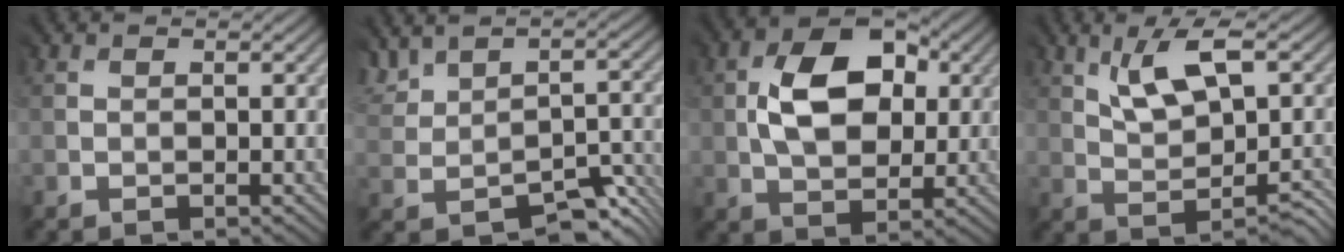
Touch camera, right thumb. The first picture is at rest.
{"total": 3.0, "force": [0.5, 2.6, 1.4], "torque": [-0.024, -0.005, 0.012]}
{"total": 8.8, "force": [2.2, 6.0, 6.2], "torque": [-0.117, 0.009, 0.032]}
{"total": 5.1, "force": [2.4, 1.7, 4.1], "torque": [-0.062, 0.012, 0.045]}